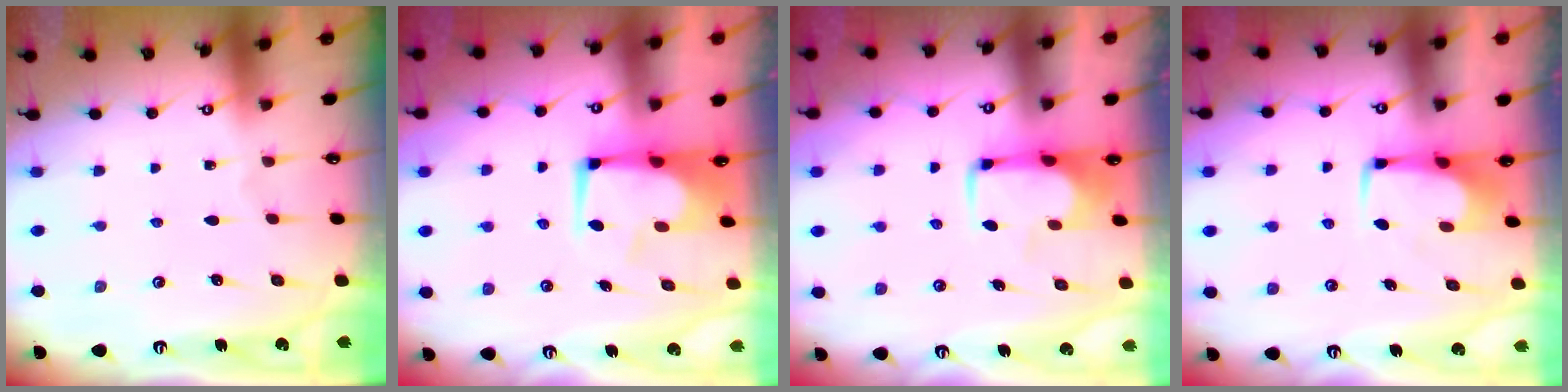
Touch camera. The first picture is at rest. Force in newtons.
{"total": 3.0, "press": 2.8, "slide": 1.1}
{"total": 1.6, "press": 1.5, "slide": 0.4}
{"total": 1.8, "press": 1.7, "slide": 0.7}